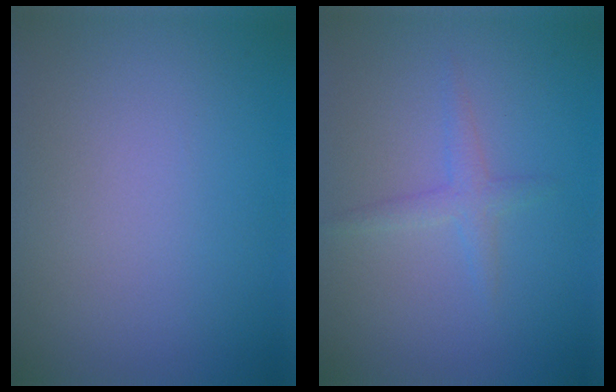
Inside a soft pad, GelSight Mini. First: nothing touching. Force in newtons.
{"total": 1.6, "press": 1.6, "slide": 0.1}